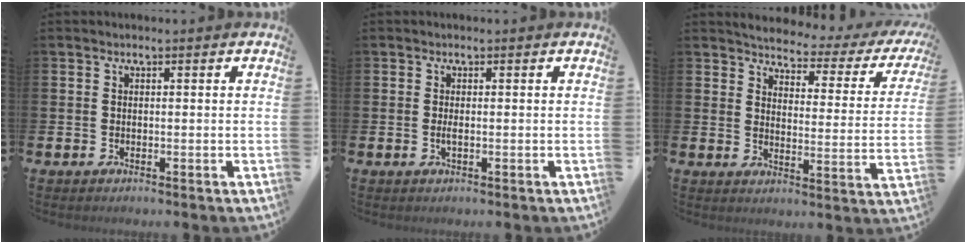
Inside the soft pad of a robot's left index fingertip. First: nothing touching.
{"total": 0.8, "force": [-0.1, 0.1, 0.8], "torque": [-0.015, -0.001, -0.002]}
{"total": 3.2, "force": [3.0, 1.0, 0.9], "torque": [-0.037, -0.031, 0.041]}